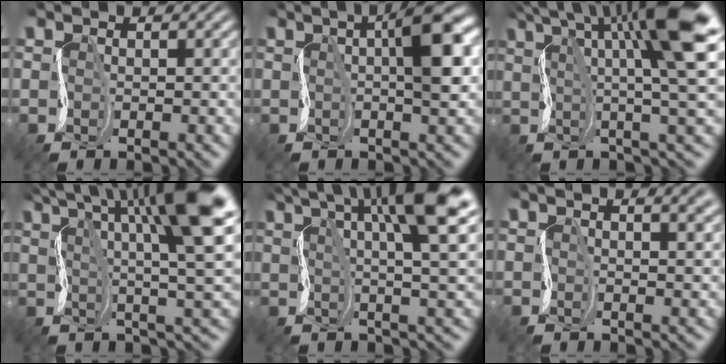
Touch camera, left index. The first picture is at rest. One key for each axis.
{"total": 6.1, "fx": 1.3, "fy": 1.4, "fz": 5.7, "tx": -0.073, "ty": 0.018, "tz": 0.016}
{"total": 11.5, "fx": 4.3, "fy": 2.1, "fz": 10.4, "tx": -0.159, "ty": 0.013, "tz": 0.066}
{"total": 12.8, "fx": 5.5, "fy": 2.9, "fz": 11.2, "tx": -0.189, "ty": 0.011, "tz": 0.090}
{"total": 12.3, "fx": 5.4, "fy": 3.3, "fz": 10.5, "tx": -0.153, "ty": 0.026, "tz": 0.078}
{"total": 3.8, "fx": 2.1, "fy": 1.6, "fz": 2.8, "tx": -0.018, "ty": 0.016, "tz": 0.010}